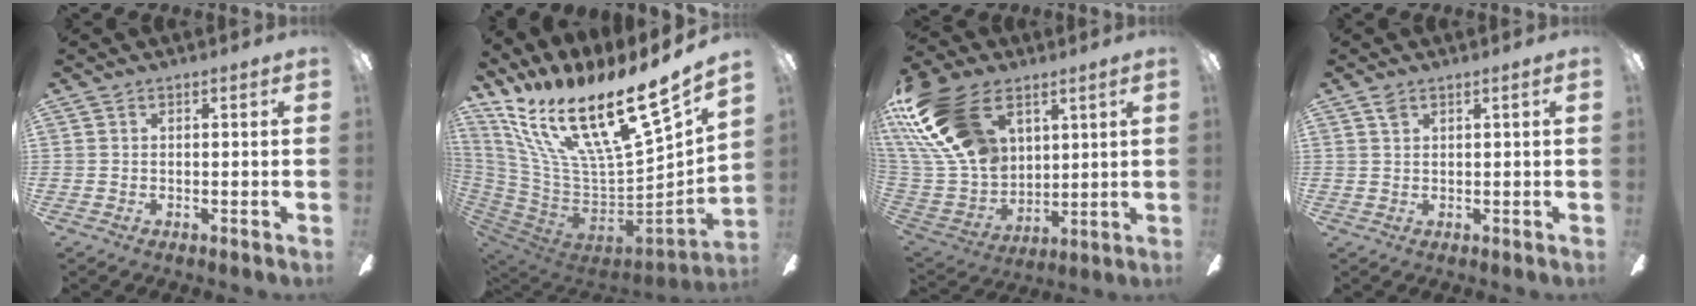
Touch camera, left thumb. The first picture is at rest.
{"total": 25.1, "force": [15.9, 7.1, 18.1], "torque": [-0.320, -0.127, 0.281]}
{"total": 24.8, "force": [11.8, 15.2, 15.6], "torque": [-0.354, -0.044, 0.214]}
{"total": 1.4, "force": [1.0, 0.4, 0.9], "torque": [-0.021, 0.003, 0.017]}